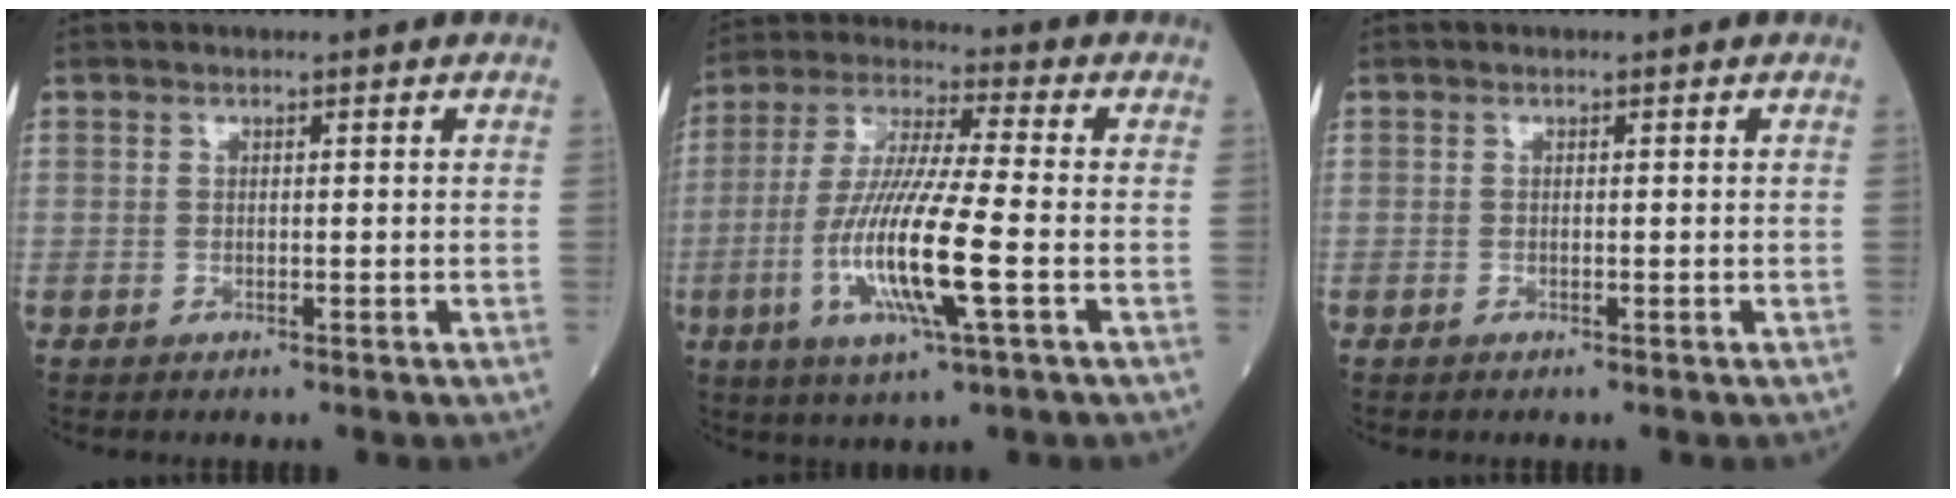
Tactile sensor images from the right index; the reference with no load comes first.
{"total": 14.4, "force": [-3.7, 0.7, 13.9], "torque": [-0.283, -0.015, -0.074]}
{"total": 0.0}